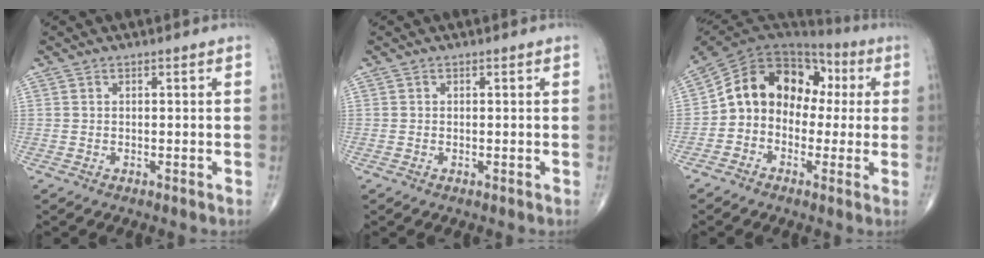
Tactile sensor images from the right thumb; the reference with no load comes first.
{"total": 0.0}
{"total": 15.4, "force": [0.6, 12.1, 9.6], "torque": [-0.129, 0.052, -0.001]}